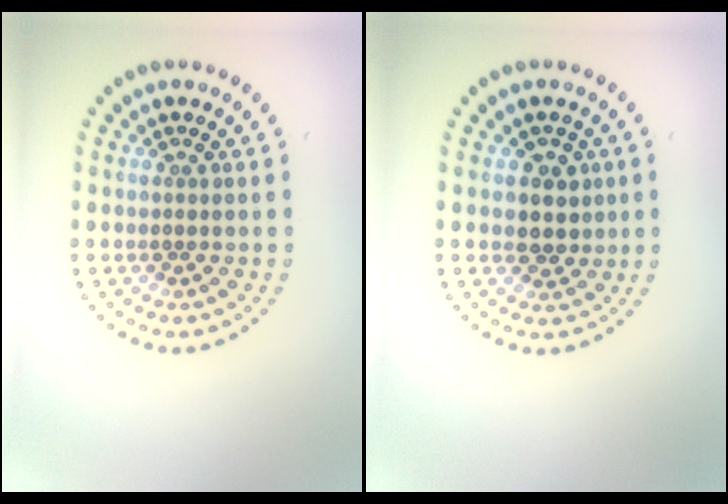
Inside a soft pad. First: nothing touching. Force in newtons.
{"total": 2.5, "press": 2.3, "slide": 1.0}